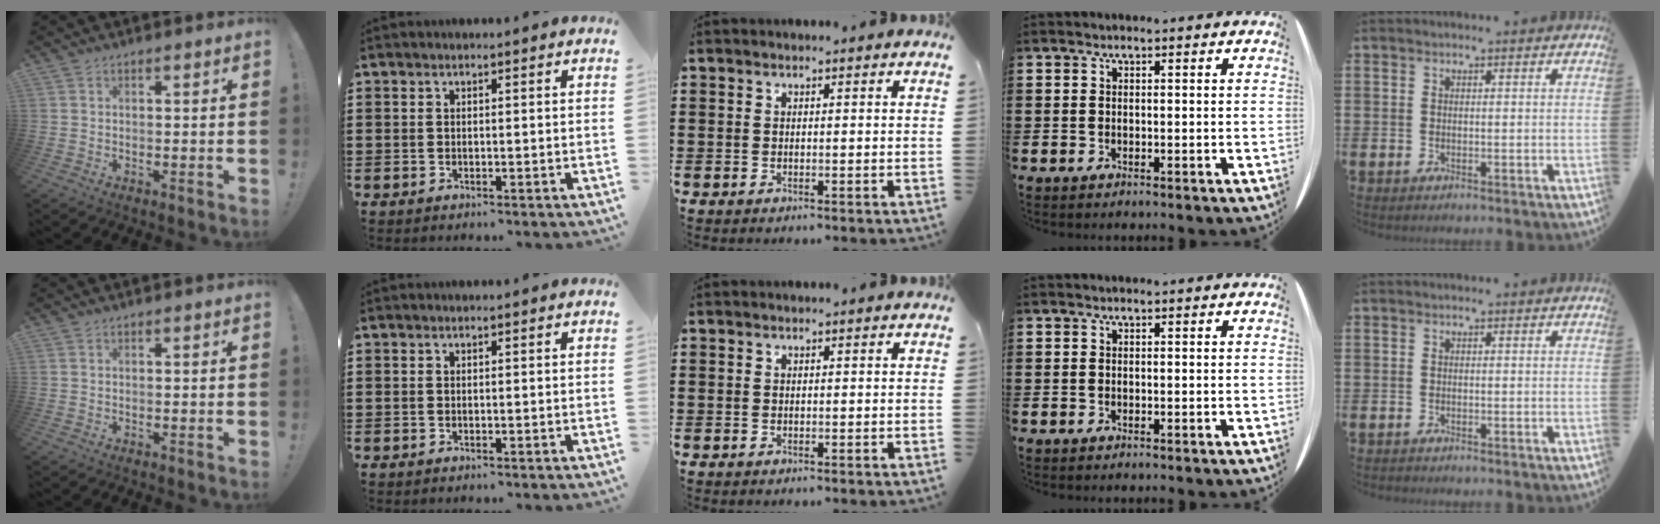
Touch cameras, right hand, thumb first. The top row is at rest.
{}